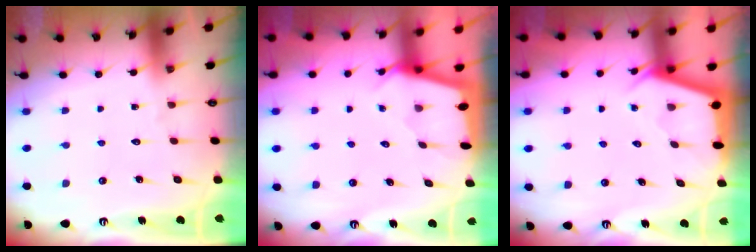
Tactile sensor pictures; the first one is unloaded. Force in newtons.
{"total": 2.2, "press": 2.2, "slide": 0.3}
{"total": 2.9, "press": 2.8, "slide": 0.4}